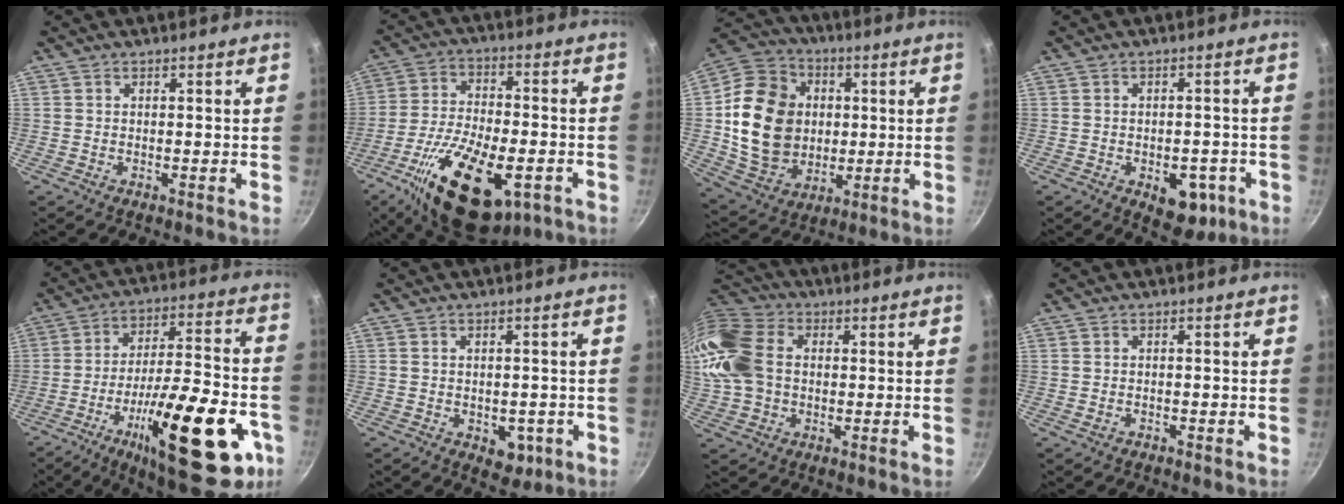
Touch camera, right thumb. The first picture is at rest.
{"total": 22.9, "force": [-9.6, 11.0, 17.7], "torque": [-0.291, 0.020, -0.151]}
{"total": 20.1, "force": [1.1, 16.5, 11.5], "torque": [-0.181, 0.011, 0.028]}
{"total": 9.0, "force": [-3.4, 5.4, 6.3], "torque": [-0.042, 0.011, -0.035]}
{"total": 28.8, "force": [-11.5, 9.8, 24.5], "torque": [-0.325, 0.038, -0.168]}
{"total": 5.1, "force": [-1.6, 3.6, 3.3], "torque": [-0.016, 0.009, -0.009]}
{"total": 17.1, "force": [1.3, 12.9, 11.1], "torque": [-0.239, 0.024, 0.015]}
{"total": 1.0, "force": [-0.6, 0.7, 0.5], "torque": [-0.012, 0.008, -0.008]}